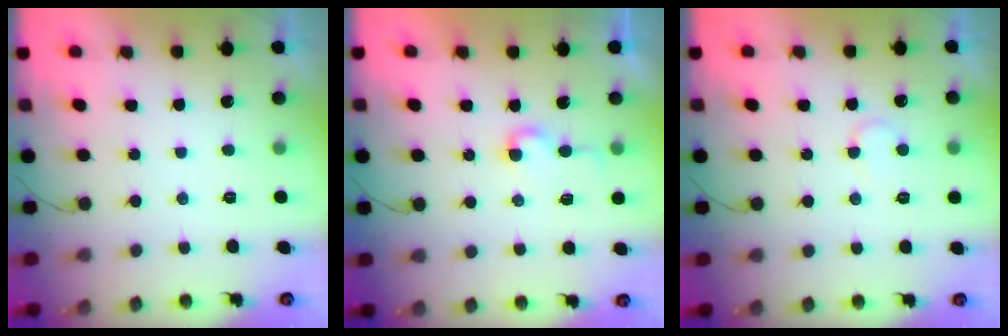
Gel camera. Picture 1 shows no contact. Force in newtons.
{"total": 4.0, "press": 4.0, "slide": 0.5}
{"total": 4.2, "press": 4.2, "slide": 0.4}